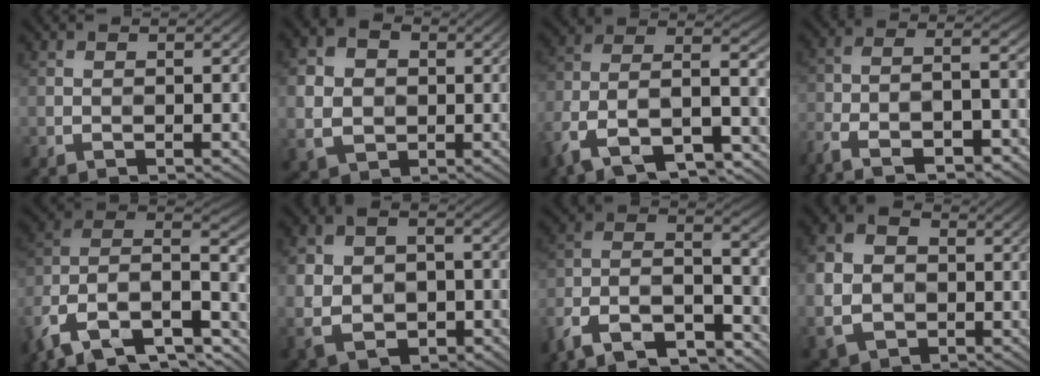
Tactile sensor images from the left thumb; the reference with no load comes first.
{"total": 6.5, "force": [0.0, 5.6, 3.5], "torque": [-0.101, -0.003, -0.004]}
{"total": 16.0, "force": [-10.1, 7.4, 10.0], "torque": [-0.231, -0.031, -0.163]}
{"total": 12.1, "force": [-8.1, 4.2, 8.0], "torque": [-0.165, -0.022, -0.145]}
{"total": 17.1, "force": [-9.2, 9.8, 10.5], "torque": [-0.254, -0.022, -0.143]}
{"total": 8.9, "force": [-1.8, 6.7, 5.6], "torque": [-0.121, -0.026, -0.030]}
{"total": 15.9, "force": [-12.1, 6.4, 8.1], "torque": [-0.204, -0.022, -0.198]}
{"total": 7.4, "force": [-0.9, 6.0, 4.1], "torque": [-0.115, -0.013, -0.025]}